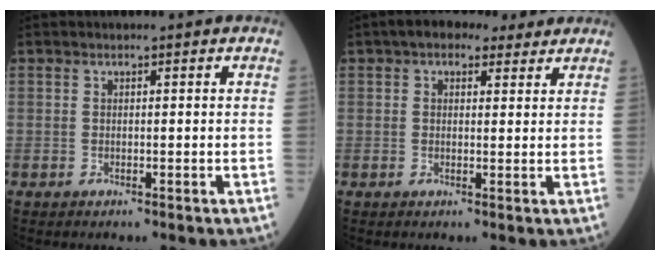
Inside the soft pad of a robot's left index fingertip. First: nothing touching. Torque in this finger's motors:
{"motor_torque": [0.31, -0.23, -0.03, 0.04]}